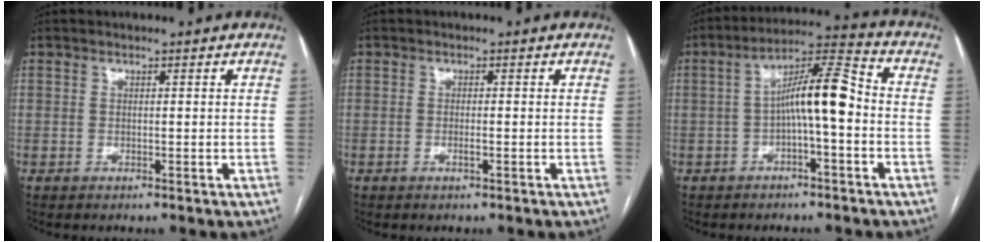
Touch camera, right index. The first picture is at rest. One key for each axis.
{"total": 1.0, "fx": -0.5, "fy": 0.1, "fz": 0.9, "tx": -0.019, "ty": 0.000, "tz": -0.008}
{"total": 9.4, "fx": -1.2, "fy": 1.4, "fz": 9.2, "tx": -0.158, "ty": 0.034, "tz": -0.023}